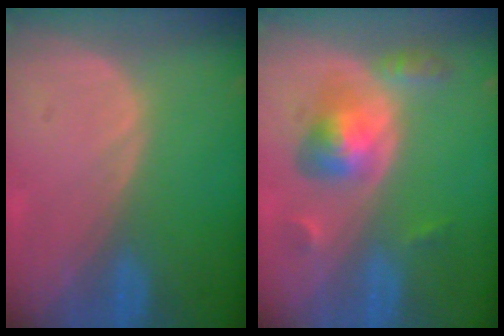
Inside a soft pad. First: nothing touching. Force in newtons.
{"total": 5.9, "press": 5.5, "slide": 1.9}